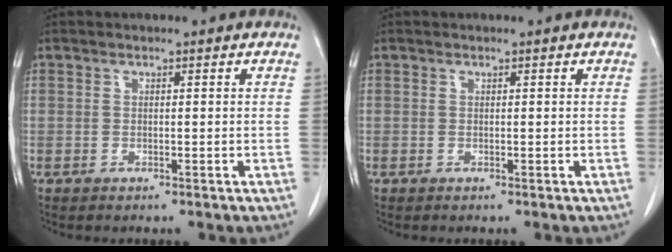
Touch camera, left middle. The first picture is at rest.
{"total": 0.0}